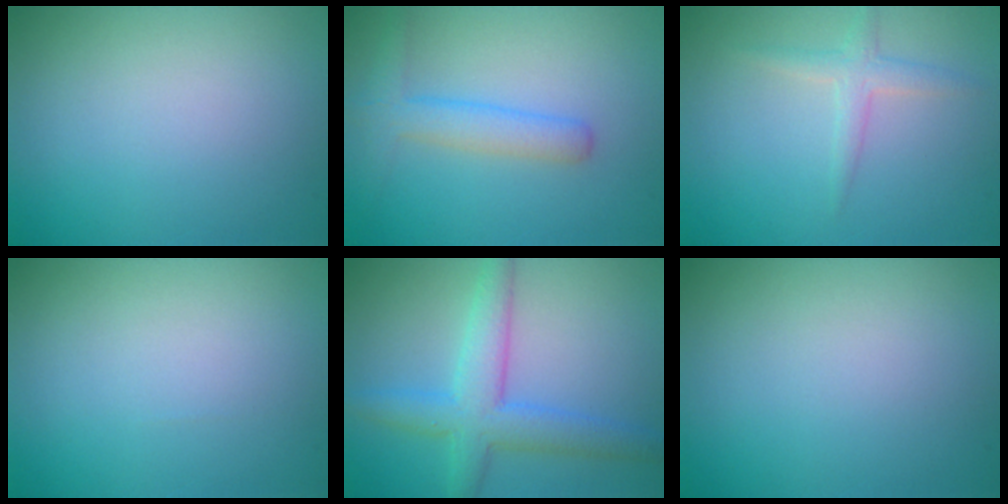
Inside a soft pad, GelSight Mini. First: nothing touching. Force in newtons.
{"total": 2.9, "press": 2.9, "slide": 0.2}
{"total": 1.8, "press": 1.8, "slide": 0.1}
{"total": 0.0}
{"total": 4.7, "press": 4.7, "slide": 0.3}
{"total": 0.0}